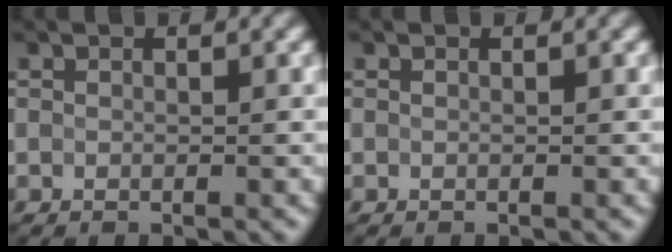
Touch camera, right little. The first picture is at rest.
{"total": 0.0}